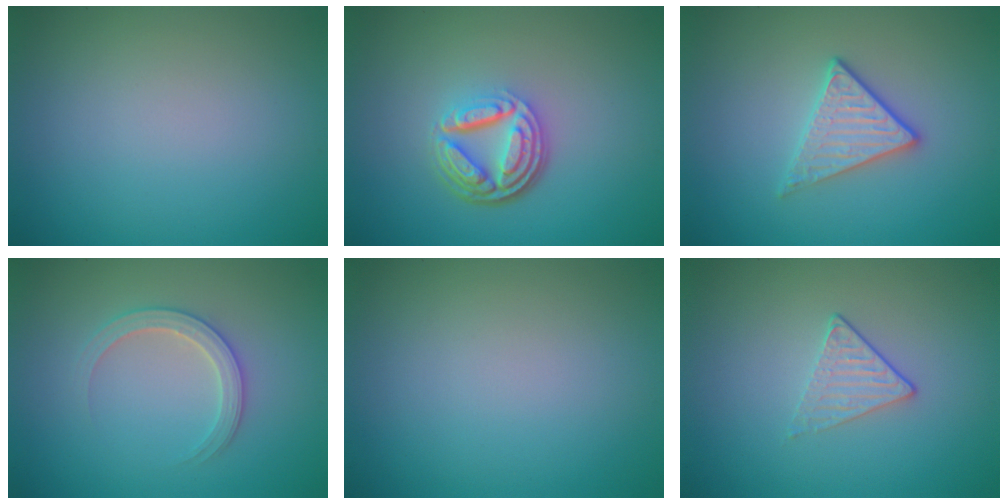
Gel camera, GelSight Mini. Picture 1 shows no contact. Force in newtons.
{"total": 5.3, "press": 3.7, "slide": 3.8}
{"total": 2.8, "press": 2.6, "slide": 1.1}
{"total": 2.5, "press": 2.5, "slide": 0.3}
{"total": 0.0}
{"total": 1.4, "press": 1.1, "slide": 0.9}